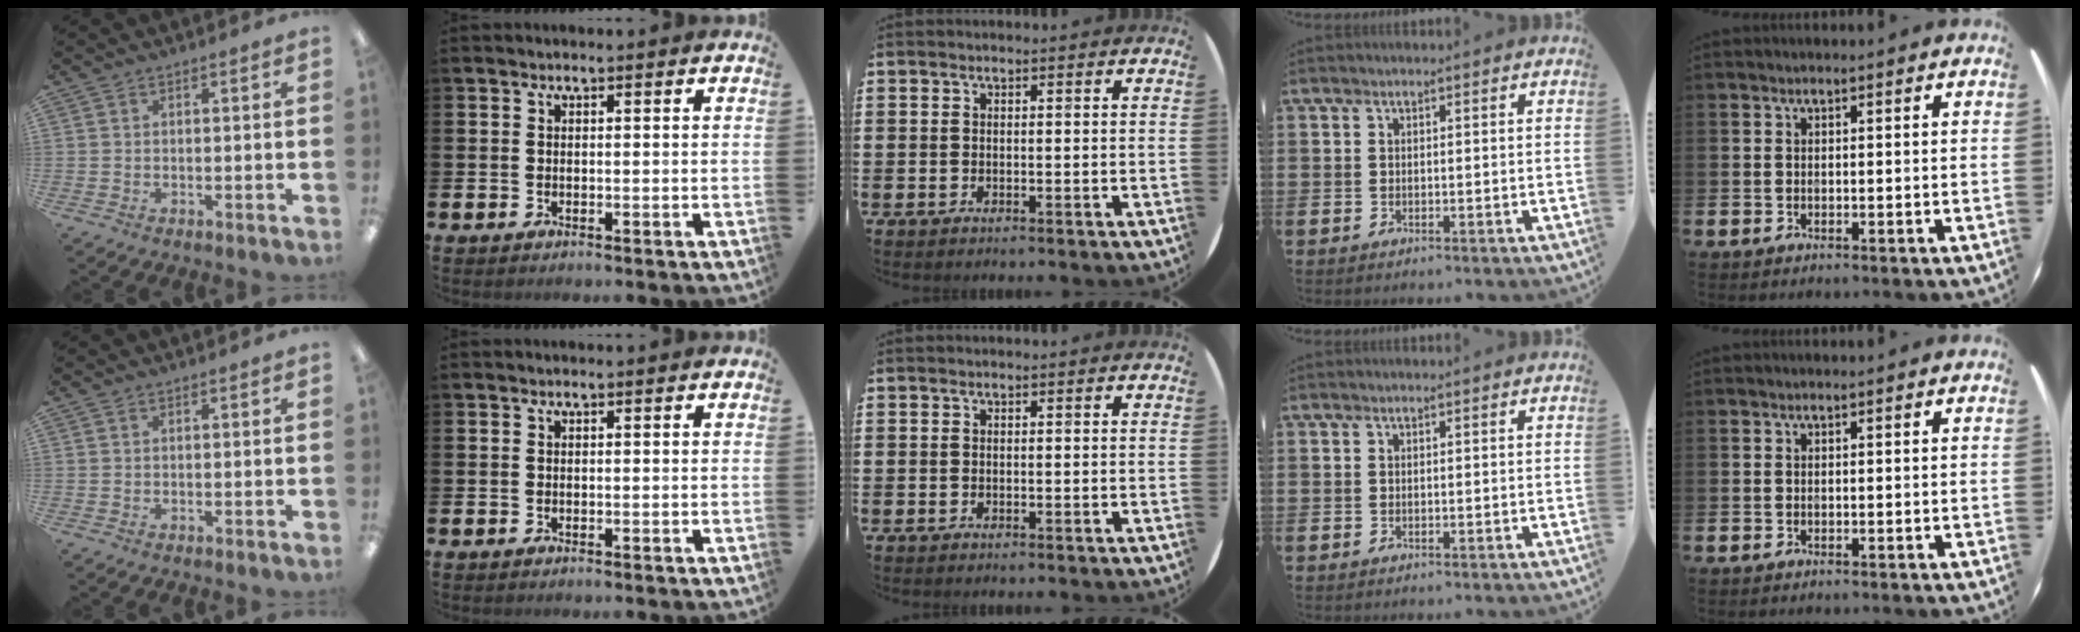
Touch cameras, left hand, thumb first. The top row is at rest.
{}